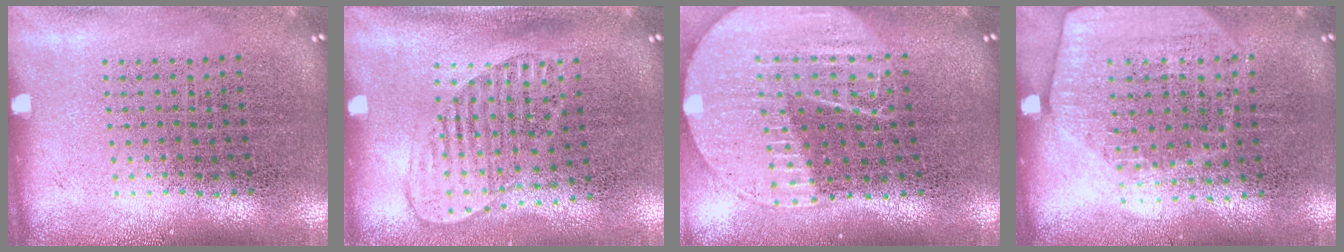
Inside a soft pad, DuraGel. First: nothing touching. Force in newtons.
{"total": 1.4, "press": 1.2, "slide": 0.8}
{"total": 2.2, "press": 1.9, "slide": 1.2}
{"total": 1.7, "press": 1.6, "slide": 0.8}